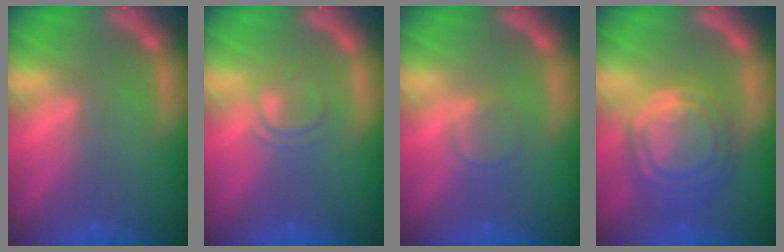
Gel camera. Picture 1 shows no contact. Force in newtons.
{"total": 2.4}
{"total": 1.9}
{"total": 10.0}